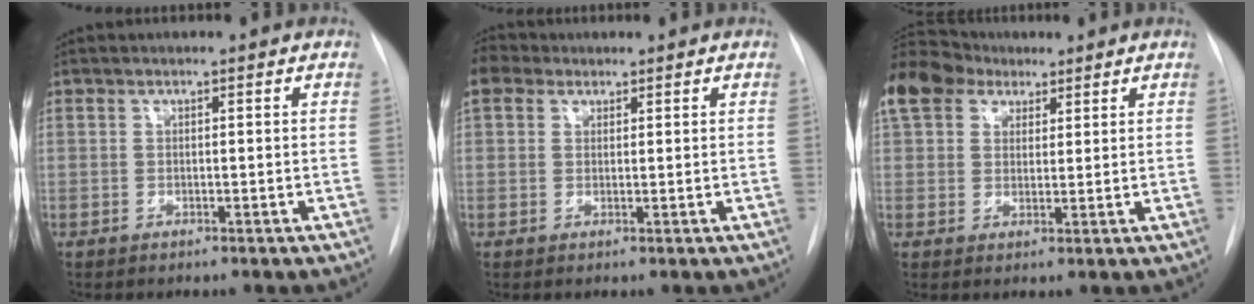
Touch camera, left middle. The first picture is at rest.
{"total": 2.9, "force": [2.2, 1.8, 0.3], "torque": [-0.007, 0.016, 0.042]}
{"total": 13.6, "force": [9.0, 8.7, 5.3], "torque": [-0.148, 0.062, 0.166]}